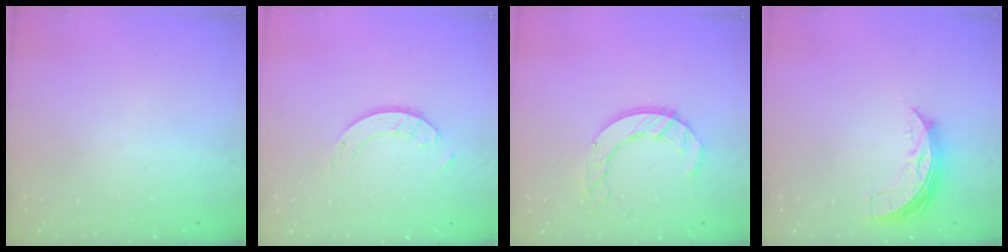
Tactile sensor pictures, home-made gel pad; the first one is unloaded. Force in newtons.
{"total": 2.3, "press": 2.3, "slide": 0.2}
{"total": 9.1, "press": 9.1, "slide": 0.9}
{"total": 6.8, "press": 6.8, "slide": 0.4}